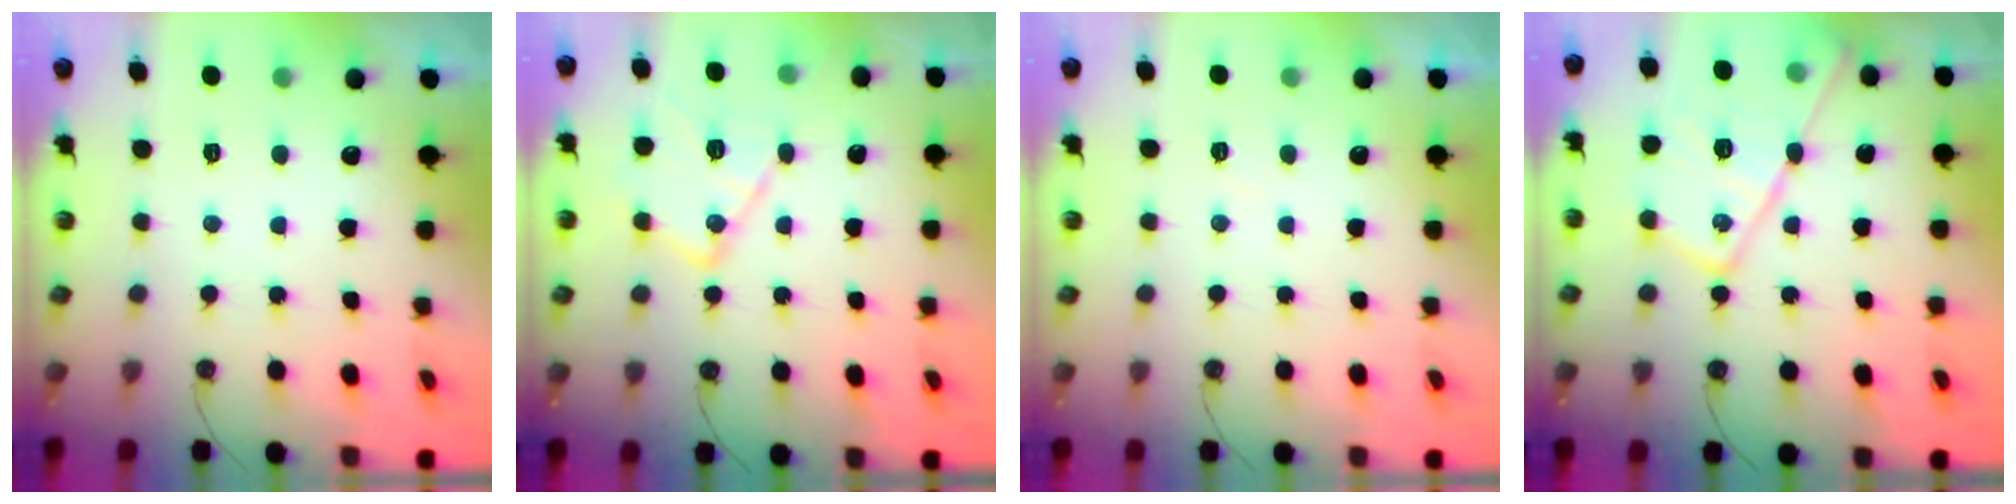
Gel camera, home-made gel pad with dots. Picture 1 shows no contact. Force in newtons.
{"total": 14.6, "press": 14.6, "slide": 1.3}
{"total": 3.2, "press": 3.1, "slide": 0.6}
{"total": 21.2, "press": 21.1, "slide": 1.9}